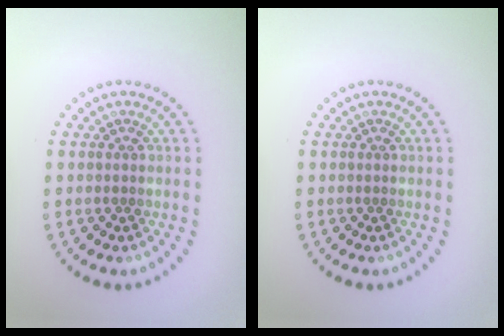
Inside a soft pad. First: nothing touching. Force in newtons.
{"total": 0.0}